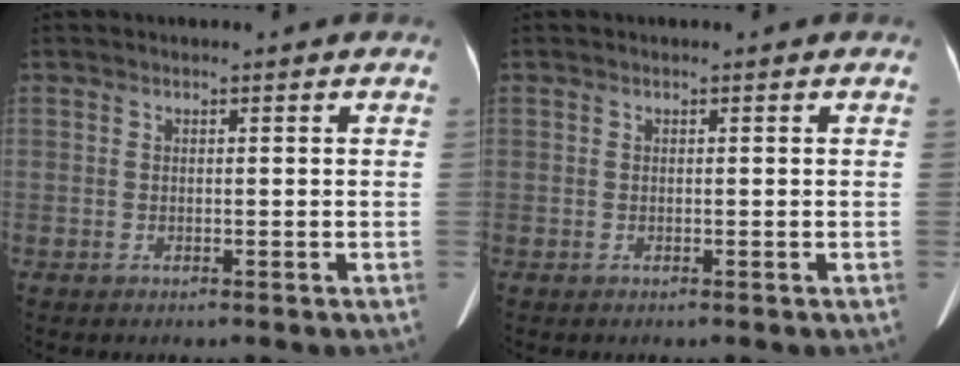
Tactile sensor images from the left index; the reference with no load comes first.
{"total": 0.0}